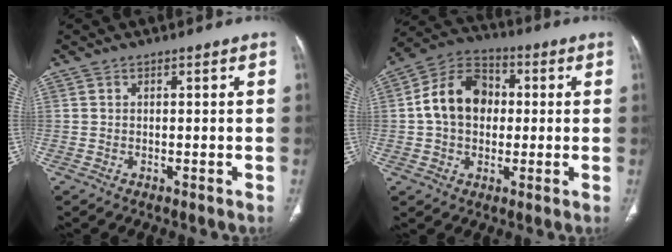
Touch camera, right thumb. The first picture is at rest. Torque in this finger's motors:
{"motor_torque": [-0.98, 1.28, 1.09, -0.25, 0.11]}